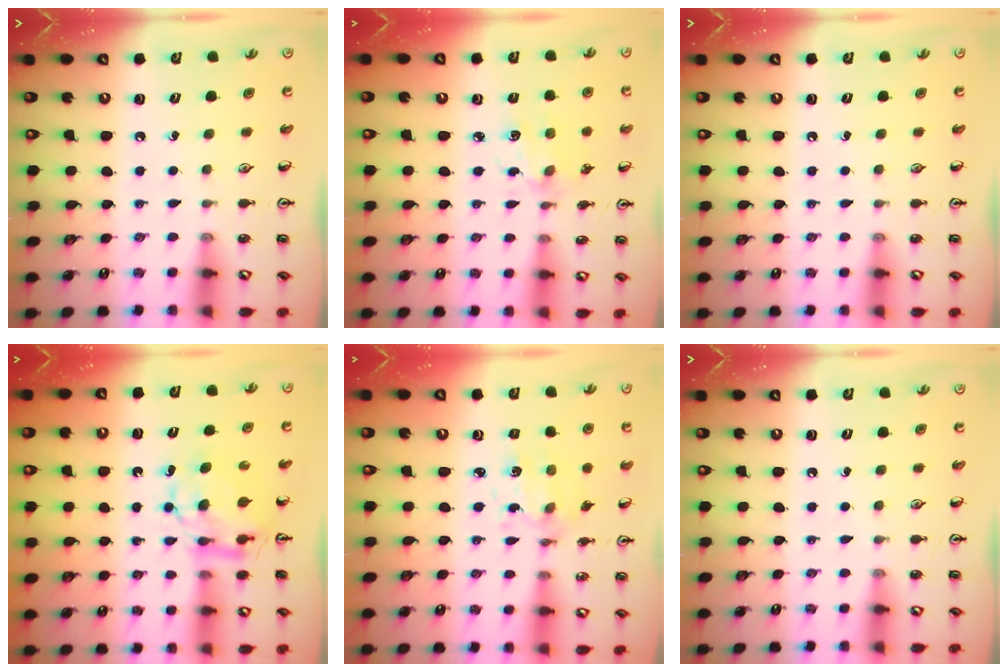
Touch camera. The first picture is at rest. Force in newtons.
{"total": 5.1, "press": 5.1, "slide": 0.3}
{"total": 0.0}
{"total": 6.4, "press": 6.4, "slide": 0.5}
{"total": 4.4, "press": 4.2, "slide": 1.2}
{"total": 0.0}